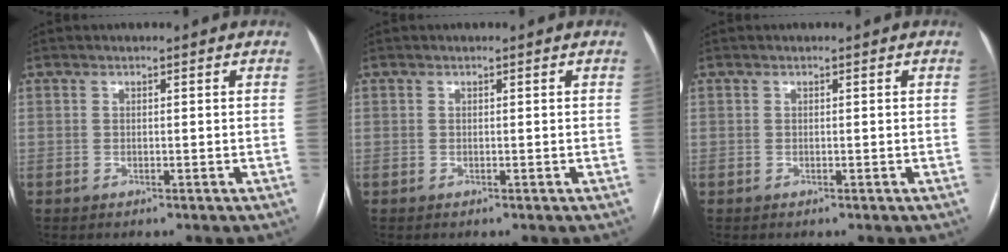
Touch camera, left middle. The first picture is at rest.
{"total": 0.0}
{"total": 0.0}